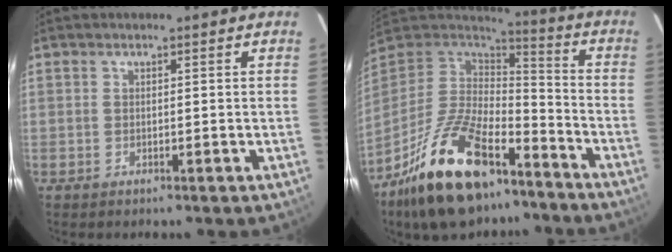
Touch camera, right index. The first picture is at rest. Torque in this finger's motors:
{"motor_torque": [0.78, -0.78, 1.05, 0.21]}